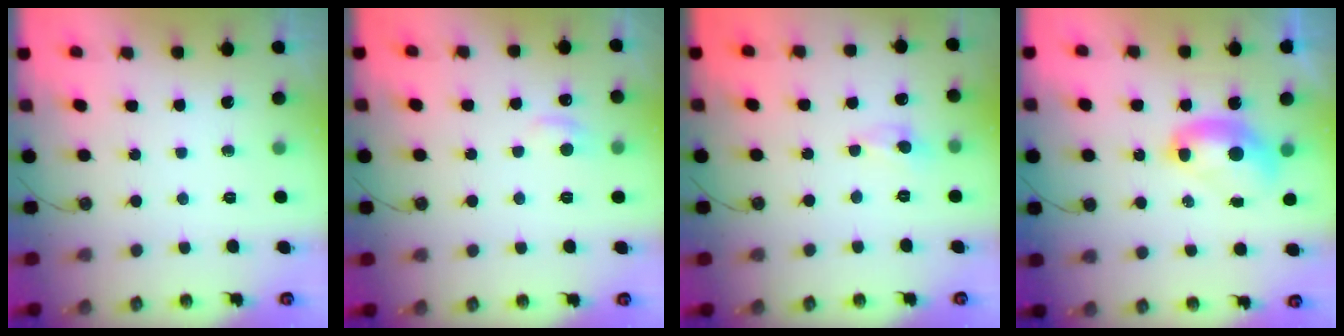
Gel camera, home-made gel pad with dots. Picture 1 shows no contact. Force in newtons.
{"total": 0.9, "press": 0.5, "slide": 0.8}
{"total": 0.0}
{"total": 2.5, "press": 2.5, "slide": 0.1}